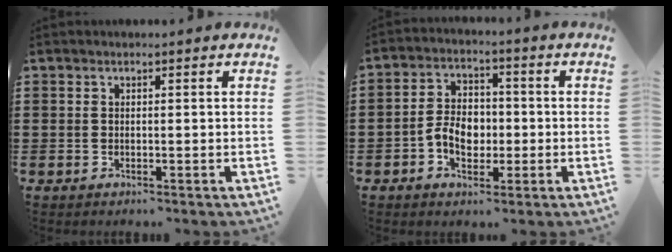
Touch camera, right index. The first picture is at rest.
{"total": 5.6, "force": [-1.4, 4.0, 3.7], "torque": [-0.078, 0.003, -0.031]}